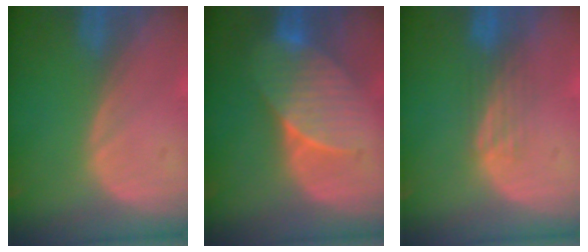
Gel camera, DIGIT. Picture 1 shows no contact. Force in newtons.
{"total": 7.2, "press": 7.1, "slide": 1.1}
{"total": 4.1, "press": 3.4, "slide": 2.3}